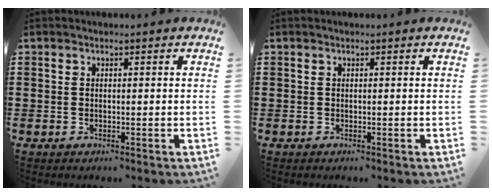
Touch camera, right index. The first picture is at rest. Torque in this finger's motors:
{"motor_torque": [-0.46, -0.24, -0.03, -0.01]}